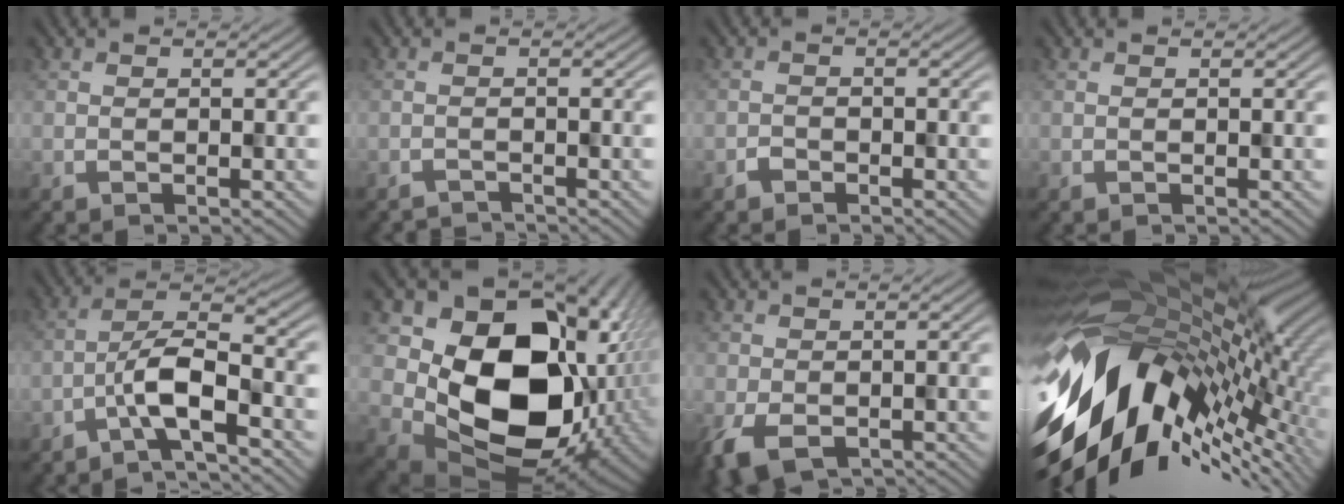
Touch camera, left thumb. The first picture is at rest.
{"total": 1.7, "force": [-1.7, 0.1, -0.2], "torque": [0.007, -0.002, -0.031]}
{"total": 1.1, "force": [-0.9, 0.5, -0.4], "torque": [0.009, -0.002, -0.017]}
{"total": 0.0}
{"total": 6.0, "force": [-3.5, 1.5, 4.7], "torque": [-0.073, 0.013, -0.069]}
{"total": 17.8, "force": [1.2, 13.7, 11.2], "torque": [-0.183, -0.066, 0.057]}
{"total": 5.7, "force": [-2.7, 3.2, 3.8], "torque": [-0.079, -0.018, -0.038]}
{"total": 18.6, "force": [-3.1, 10.9, 14.7], "torque": [-0.285, -0.036, -0.050]}